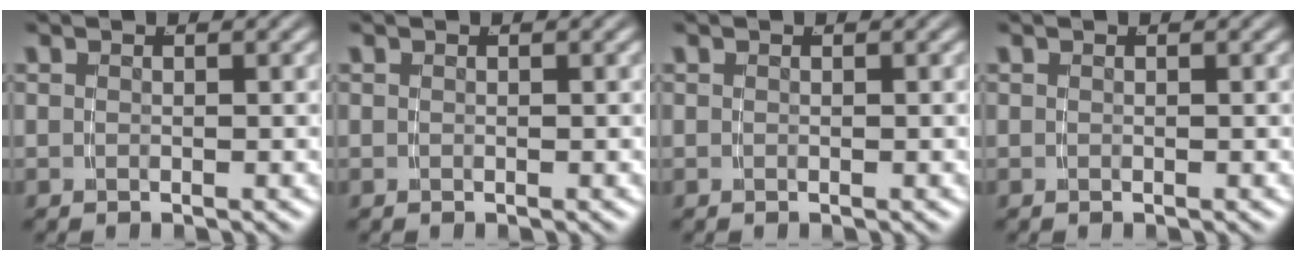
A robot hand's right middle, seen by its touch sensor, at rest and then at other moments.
{"total": 0.0}
{"total": 0.0}
{"total": 0.0}